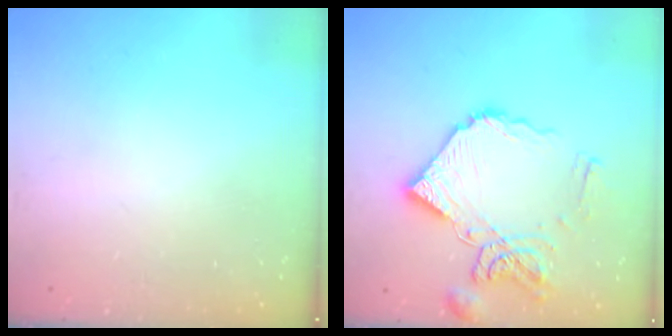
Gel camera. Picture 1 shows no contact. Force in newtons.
{"total": 16.0, "press": 15.9, "slide": 1.9}